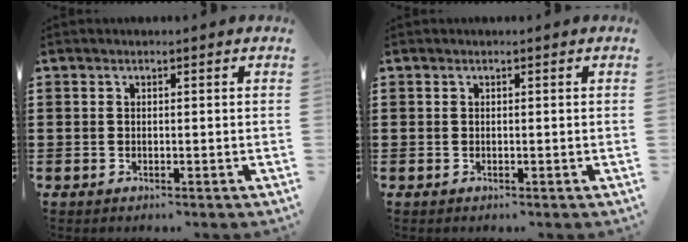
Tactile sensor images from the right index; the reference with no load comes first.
{"total": 0.0}